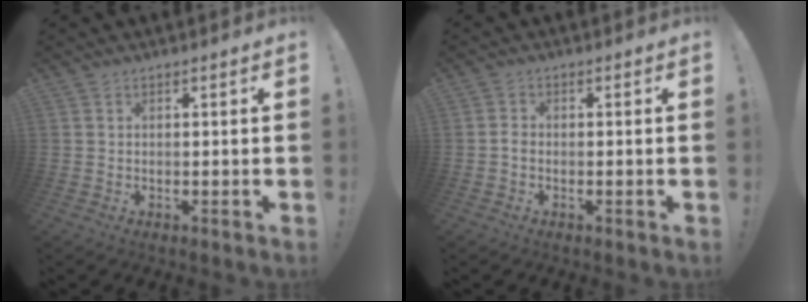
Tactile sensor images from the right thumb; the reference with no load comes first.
{"total": 1.5, "force": [-0.7, 0.9, 0.9], "torque": [-0.022, 0.007, -0.010]}